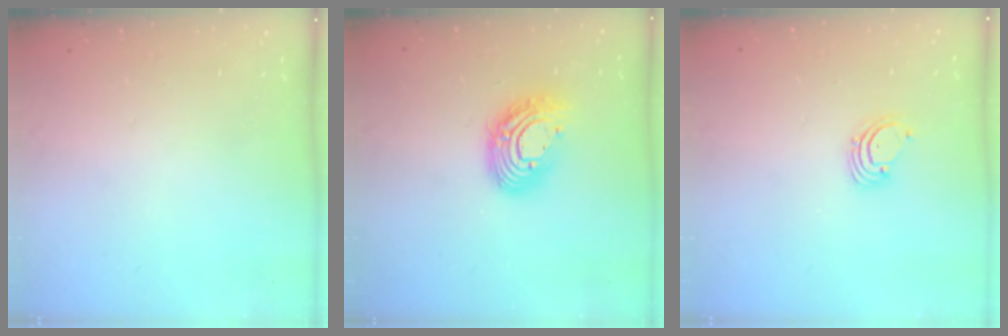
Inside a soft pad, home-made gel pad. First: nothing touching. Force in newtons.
{"total": 13.4, "press": 13.4, "slide": 1.3}
{"total": 1.6, "press": 1.6, "slide": 0.1}